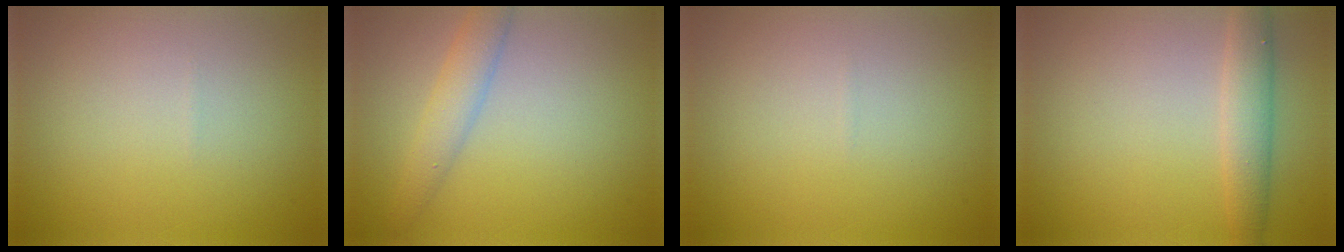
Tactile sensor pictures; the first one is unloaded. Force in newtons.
{"total": 2.8, "press": 2.8, "slide": 0.1}
{"total": 0.0}
{"total": 2.8, "press": 2.8, "slide": 0.1}